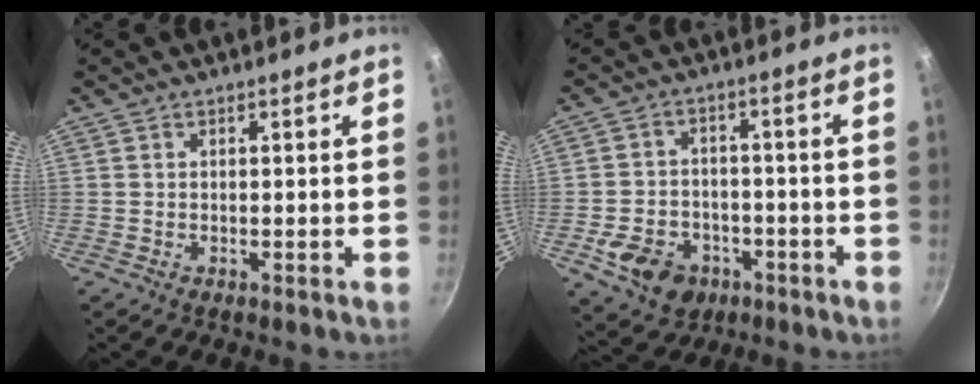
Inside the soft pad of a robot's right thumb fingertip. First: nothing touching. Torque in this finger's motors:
{"motor_torque": [1.07, 0.80, 0.36, -0.53, 0.16]}